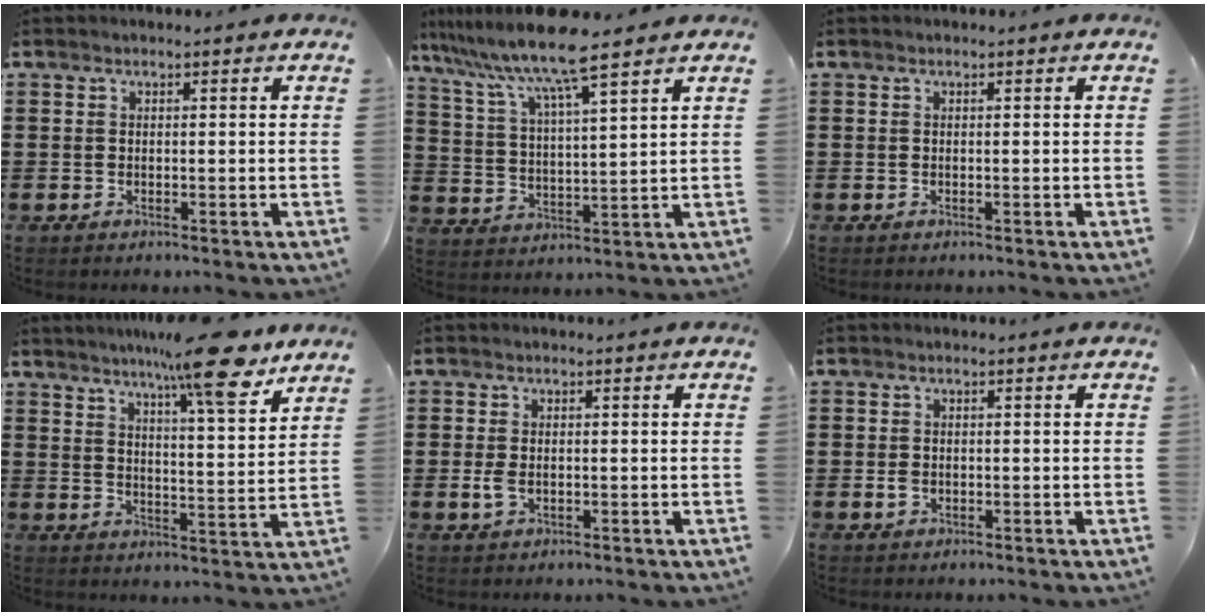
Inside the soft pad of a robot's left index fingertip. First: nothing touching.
{"total": 9.1, "force": [7.6, -0.8, 4.9], "torque": [-0.124, -0.042, 0.124]}
{"total": 0.0}
{"total": 11.9, "force": [9.2, 1.0, 7.5], "torque": [-0.130, -0.042, 0.151]}
{"total": 2.1, "force": [-0.3, 1.2, 1.6], "torque": [-0.049, -0.004, -0.011]}
{"total": 1.2, "force": [-0.2, 0.9, 0.7], "torque": [-0.017, 0.004, -0.005]}